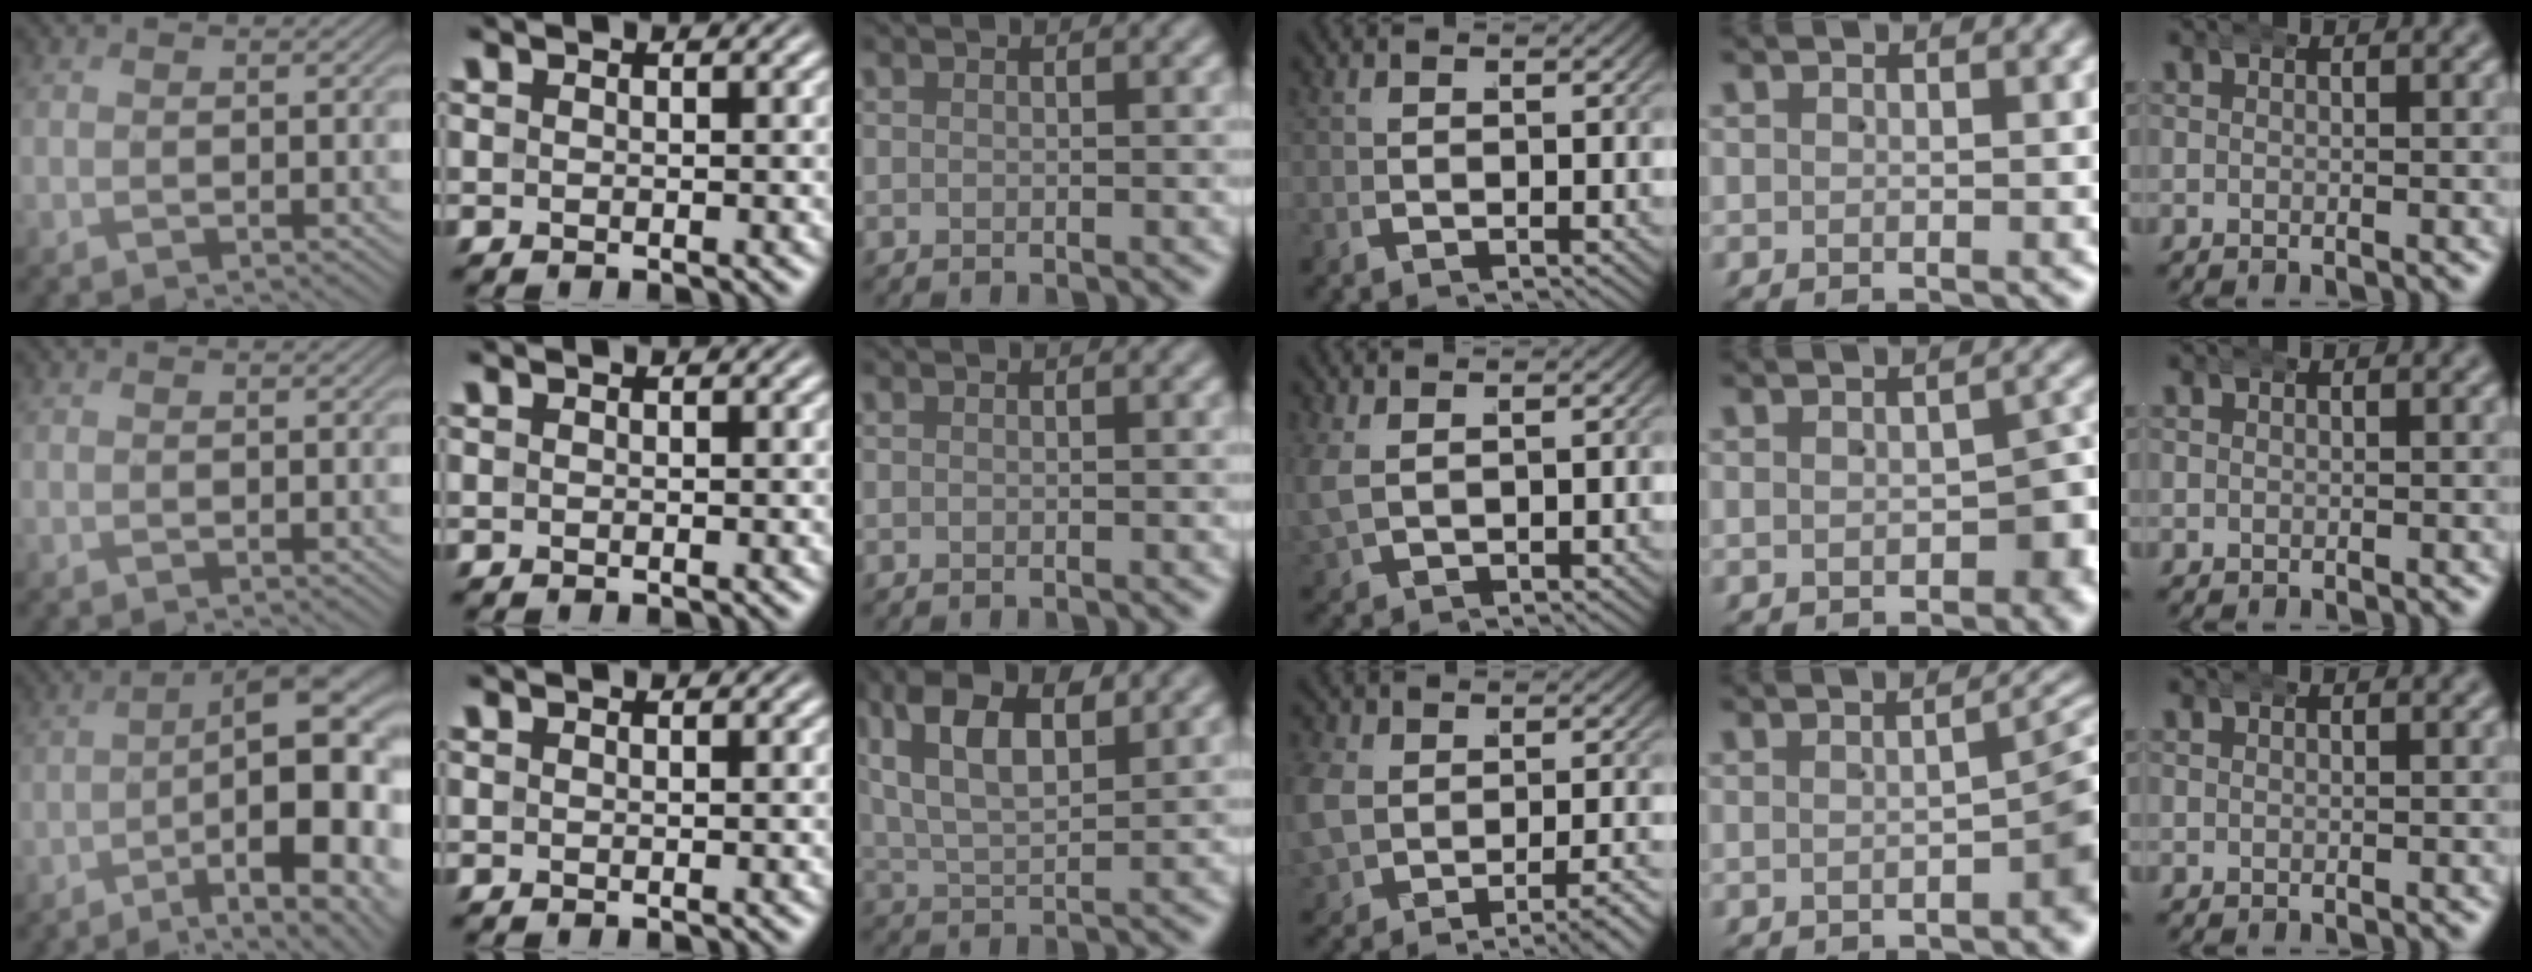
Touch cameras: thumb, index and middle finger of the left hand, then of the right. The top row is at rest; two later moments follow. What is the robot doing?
{"motion": "wrap", "object": "arm wrap"}